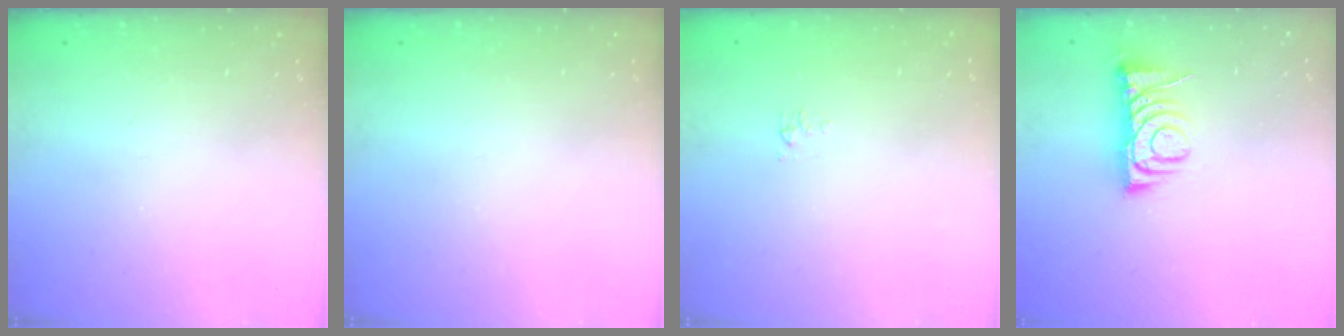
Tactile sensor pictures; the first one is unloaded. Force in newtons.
{"total": 0.0}
{"total": 3.3, "press": 3.2, "slide": 0.7}
{"total": 7.4, "press": 7.4, "slide": 0.7}